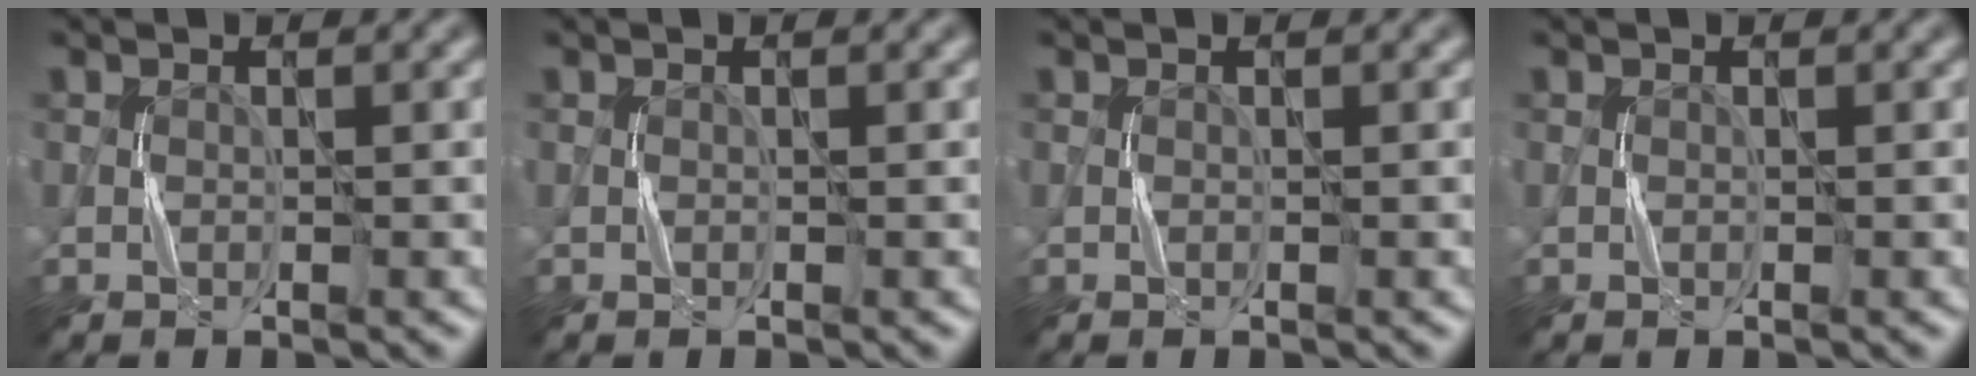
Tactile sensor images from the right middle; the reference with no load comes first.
{"total": 0.0}
{"total": 0.0}
{"total": 0.0}